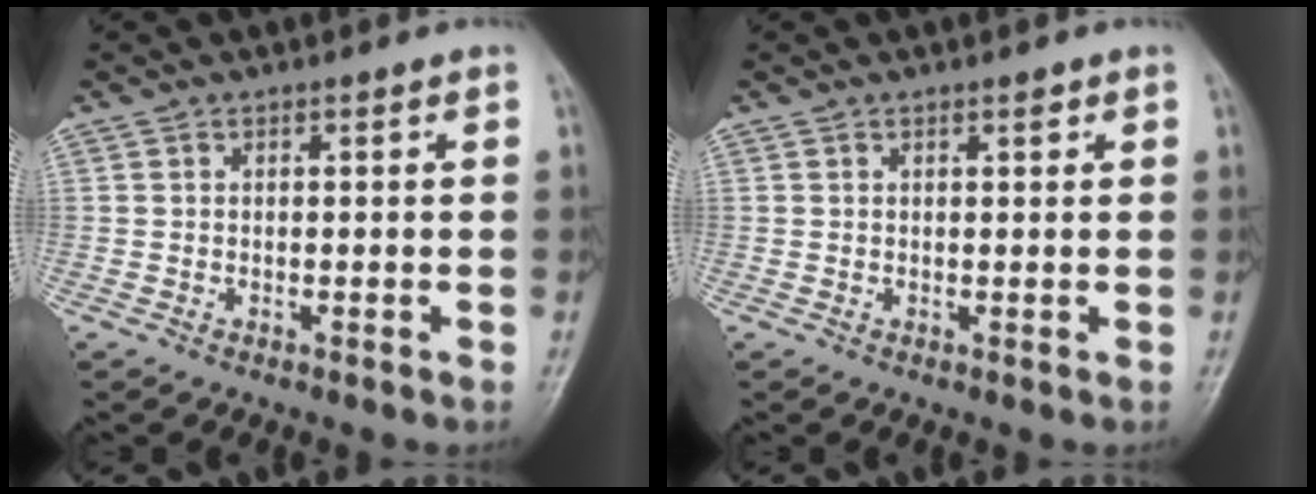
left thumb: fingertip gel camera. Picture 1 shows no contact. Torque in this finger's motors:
{"motor_torque": [-0.59, -0.34, -0.31, -0.09, 0.02]}